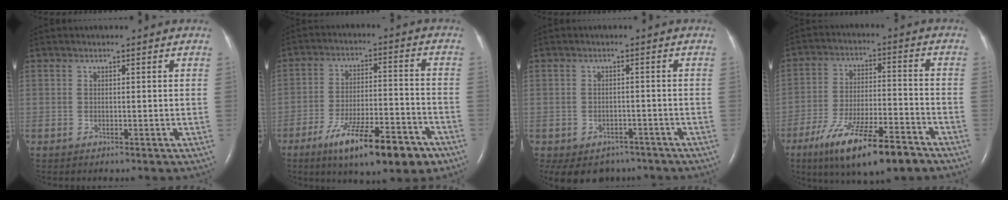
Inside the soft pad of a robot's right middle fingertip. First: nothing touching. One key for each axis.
{"total": 14.8, "fx": -9.2, "fy": 3.5, "fz": 11.0, "tx": -0.163, "ty": -0.006, "tz": -0.141}
{"total": 8.6, "fx": -6.4, "fy": 5.4, "fz": 2.0, "tx": -0.041, "ty": 0.007, "tz": -0.079}
{"total": 15.1, "fx": -10.1, "fy": 3.0, "fz": 10.9, "tx": -0.193, "ty": -0.022, "tz": -0.169}